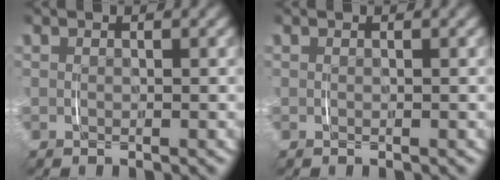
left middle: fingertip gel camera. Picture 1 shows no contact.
{"total": 0.0}